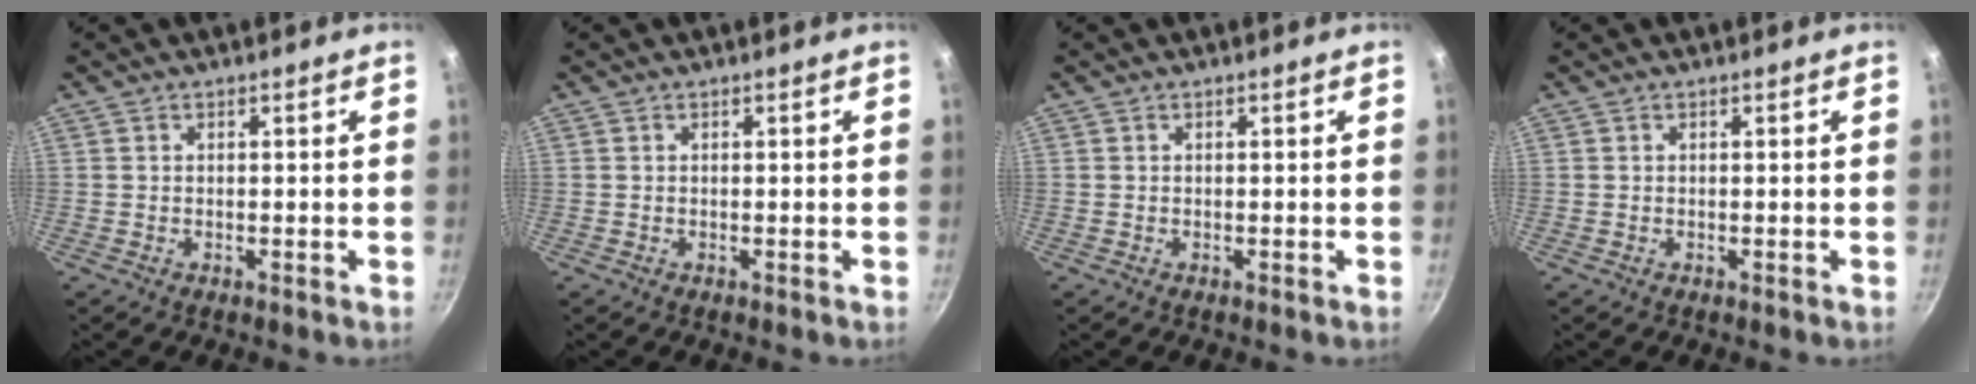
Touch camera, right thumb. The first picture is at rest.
{"total": 0.0}
{"total": 0.0}
{"total": 0.0}